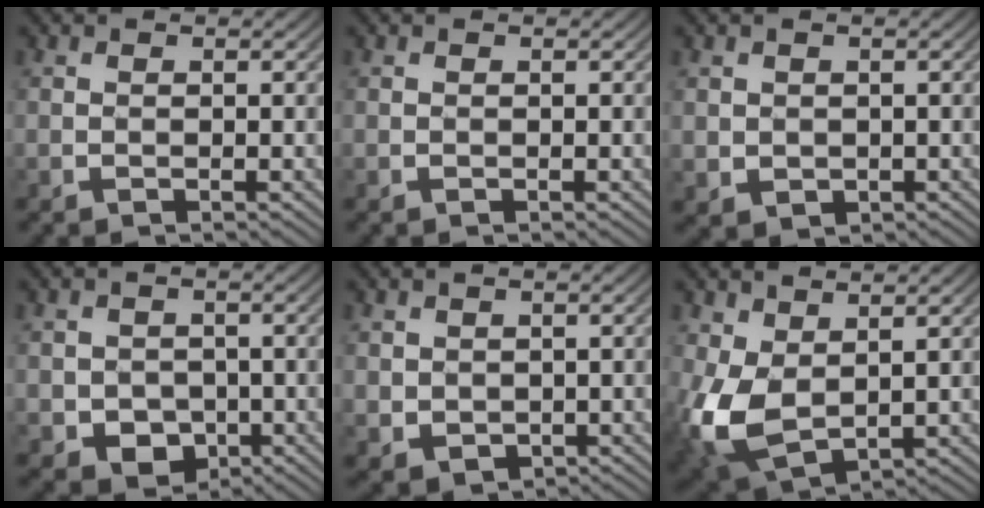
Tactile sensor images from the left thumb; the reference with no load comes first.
{"total": 0.0}
{"total": 1.6, "force": [-0.3, 1.5, 0.4], "torque": [-0.037, -0.002, -0.010]}
{"total": 3.9, "force": [-1.9, 3.1, 1.2], "torque": [-0.050, -0.009, -0.041]}
{"total": 2.3, "force": [-0.4, 2.1, 0.8], "torque": [-0.043, -0.004, -0.010]}
{"total": 8.4, "force": [0.9, 5.7, 6.1], "torque": [-0.166, 0.006, 0.009]}